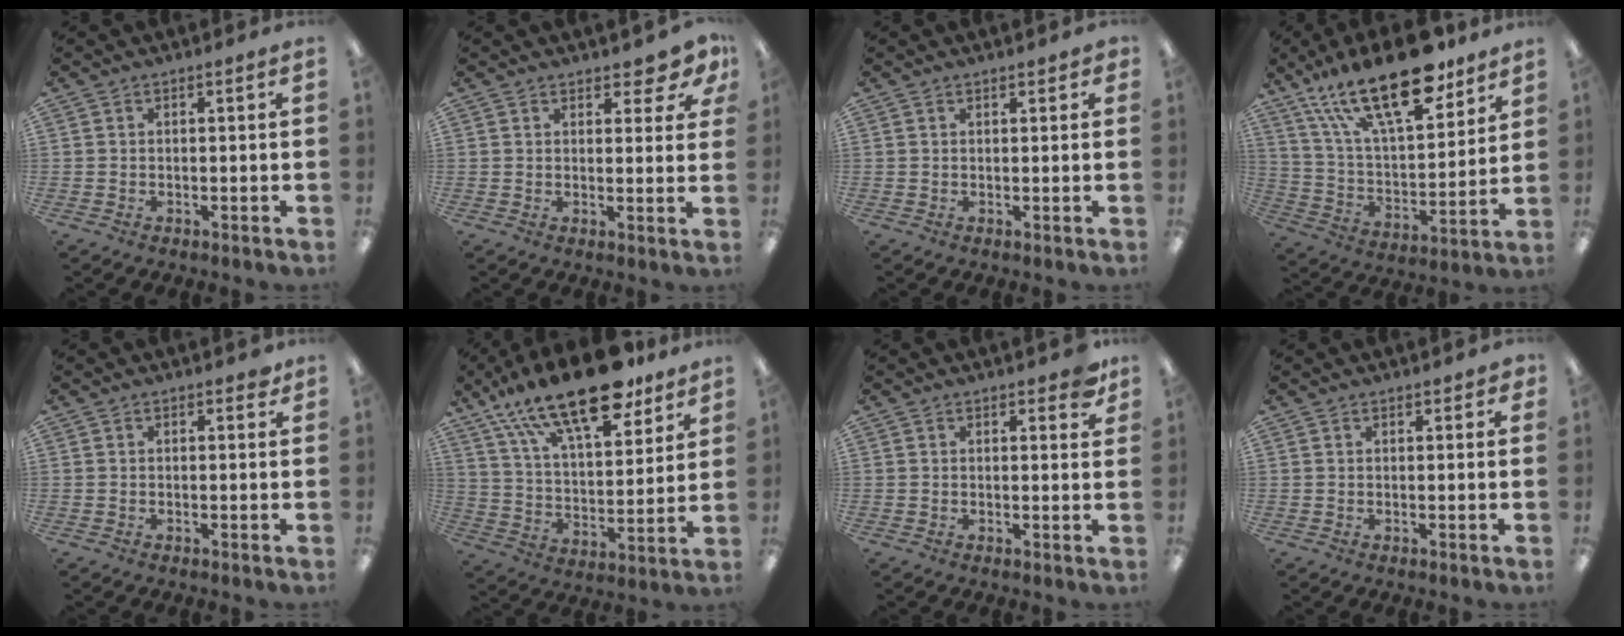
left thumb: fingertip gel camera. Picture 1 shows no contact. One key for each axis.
{"total": 4.7, "fx": 3.8, "fy": 1.9, "fz": 1.9, "tx": -0.013, "ty": -0.021, "tz": 0.065}
{"total": 1.1, "fx": 0.9, "fy": 0.5, "fz": 0.3, "tx": 0.001, "ty": -0.002, "tz": 0.015}
{"total": 24.5, "fx": 16.5, "fy": 9.1, "fz": 15.7, "tx": -0.278, "ty": -0.090, "tz": 0.281}
{"total": 1.2, "fx": 0.8, "fy": 0.6, "fz": 0.6, "tx": 0.003, "ty": -0.003, "tz": 0.011}
{"total": 22.2, "fx": 16.3, "fy": 7.5, "fz": 13.0, "tx": -0.221, "ty": -0.093, "tz": 0.281}
{"total": 3.6, "fx": 2.6, "fy": 1.4, "fz": 2.0, "tx": -0.014, "ty": -0.011, "tz": 0.041}
{"total": 1.4, "fx": 1.1, "fy": 0.7, "fz": 0.5, "tx": -0.003, "ty": -0.002, "tz": 0.019}